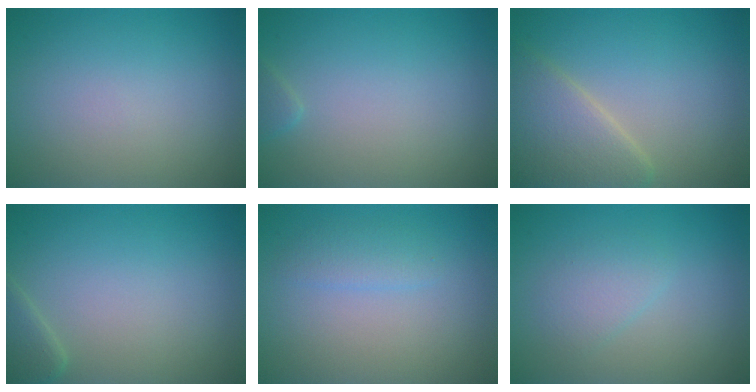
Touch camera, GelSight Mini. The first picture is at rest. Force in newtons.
{"total": 0.7, "press": 0.7, "slide": 0.0}
{"total": 5.1, "press": 5.1, "slide": 0.4}
{"total": 1.8, "press": 1.8, "slide": 0.1}
{"total": 1.5, "press": 1.5, "slide": 0.0}
{"total": 1.8, "press": 1.8, "slide": 0.1}